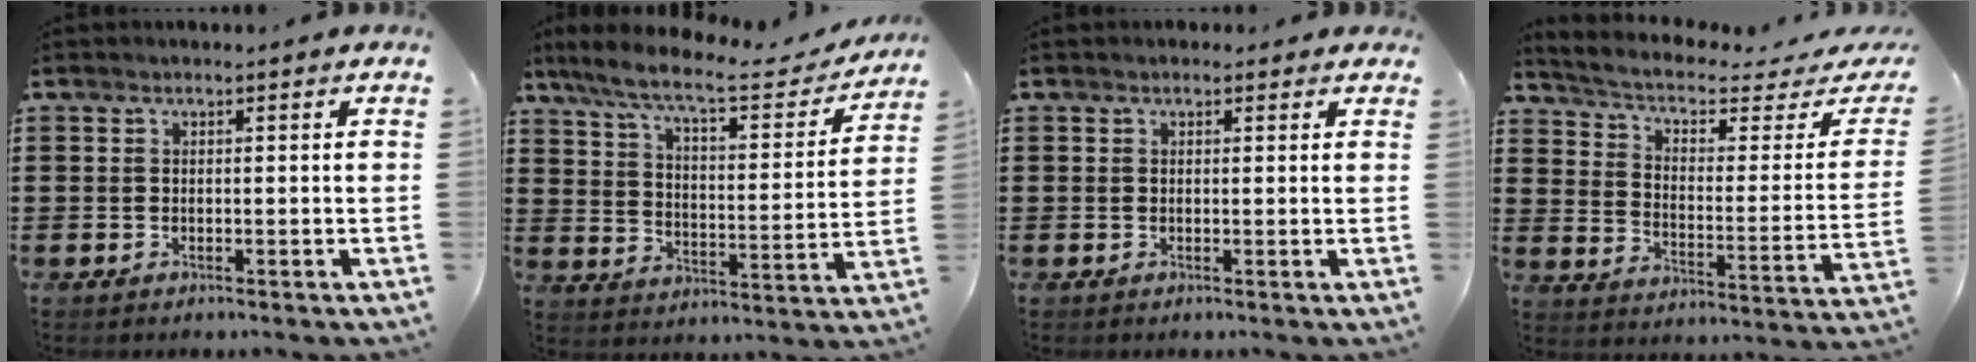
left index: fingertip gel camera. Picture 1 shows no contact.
{"total": 9.0, "force": [7.3, 1.2, 5.1], "torque": [-0.128, -0.038, 0.121]}
{"total": 1.0, "force": [0.8, 0.5, 0.3], "torque": [-0.007, 0.007, 0.015]}
{"total": 4.3, "force": [2.5, 1.4, 3.1], "torque": [-0.074, -0.023, 0.036]}